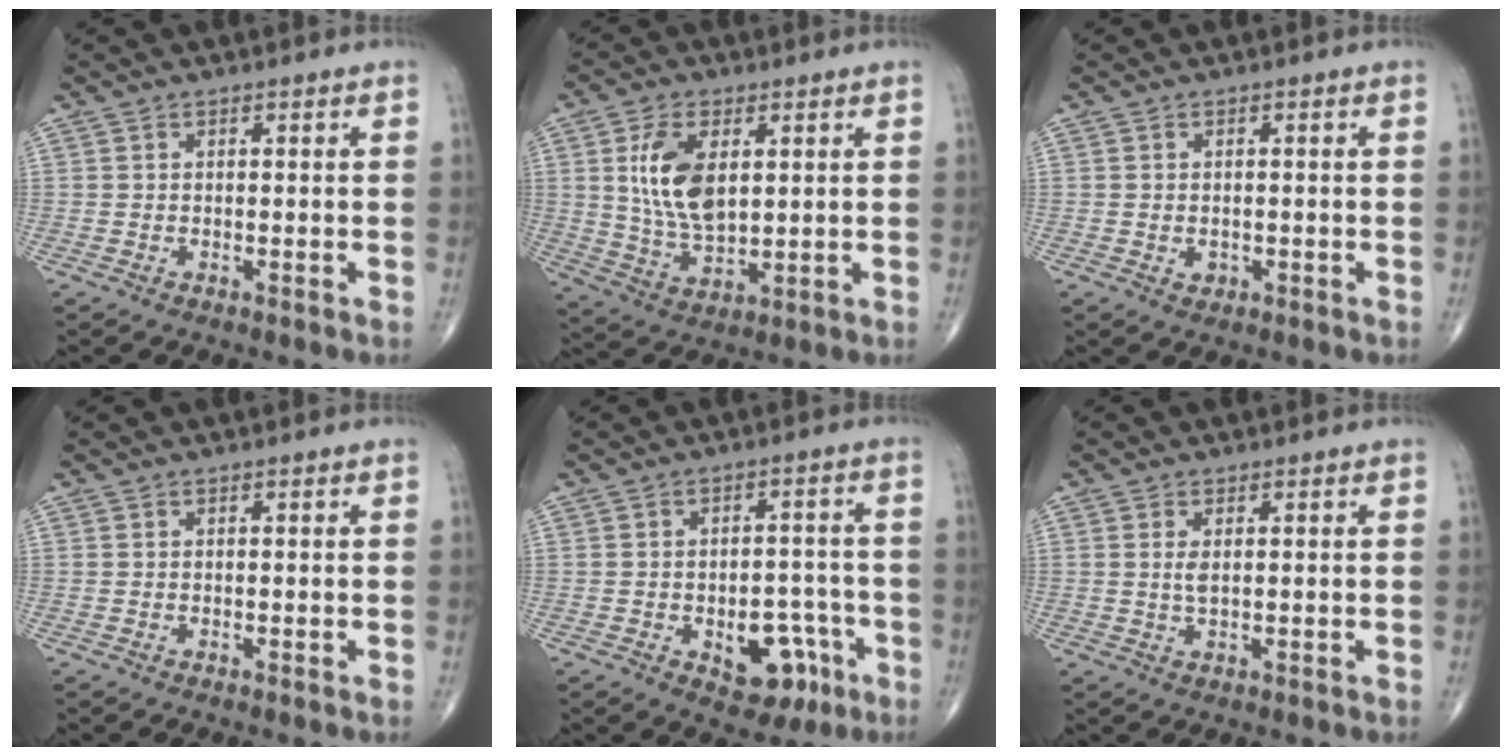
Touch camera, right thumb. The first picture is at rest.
{"total": 11.5, "force": [2.7, 6.3, 9.3], "torque": [-0.171, -0.016, 0.058]}
{"total": 1.3, "force": [-0.3, 1.1, 0.7], "torque": [-0.006, 0.002, 0.001]}
{"total": 0.0}
{"total": 9.7, "force": [-4.1, 5.9, 6.5], "torque": [-0.052, 0.034, -0.045]}
{"total": 2.1, "force": [0.4, 0.9, 1.8], "torque": [-0.037, -0.003, 0.011]}